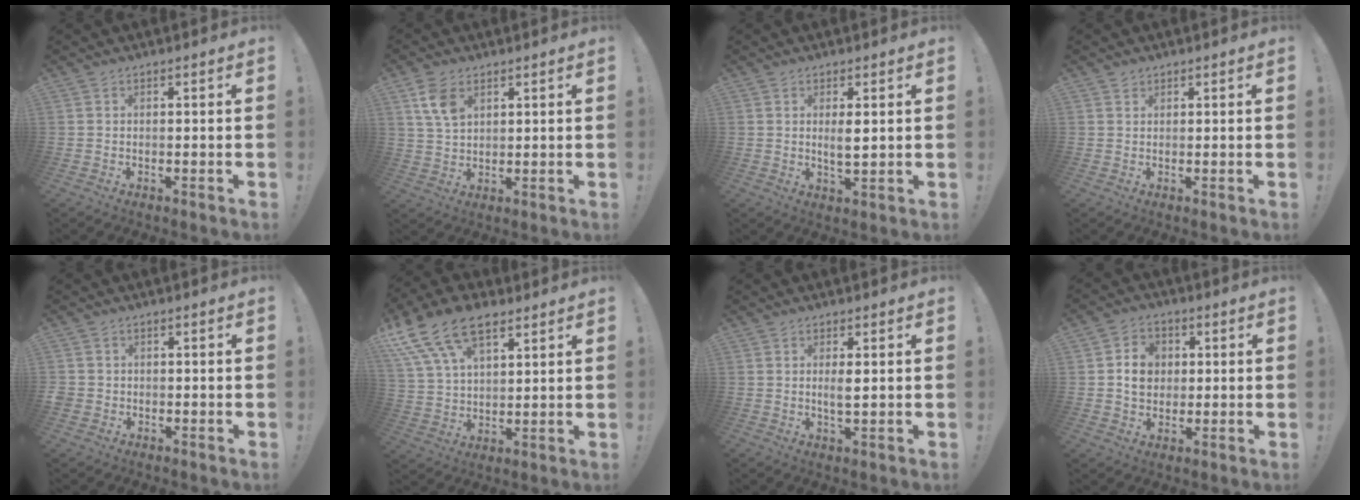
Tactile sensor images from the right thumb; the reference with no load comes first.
{"total": 7.6, "force": [3.8, 4.8, 4.6], "torque": [-0.088, -0.005, 0.077]}
{"total": 3.7, "force": [1.1, 1.2, 3.4], "torque": [-0.052, -0.008, 0.016]}
{"total": 1.2, "force": [1.0, 0.7, 0.2], "torque": [-0.001, -0.002, 0.018]}
{"total": 2.2, "force": [-0.5, 2.0, 0.8], "torque": [-0.019, 0.008, -0.006]}
{"total": 15.8, "force": [9.5, 8.7, 9.1], "torque": [-0.192, -0.043, 0.176]}
{"total": 3.0, "force": [0.5, 0.9, 2.8], "torque": [-0.039, -0.008, 0.006]}
{"total": 9.3, "force": [1.2, 8.0, 4.5], "torque": [-0.055, 0.007, 0.025]}